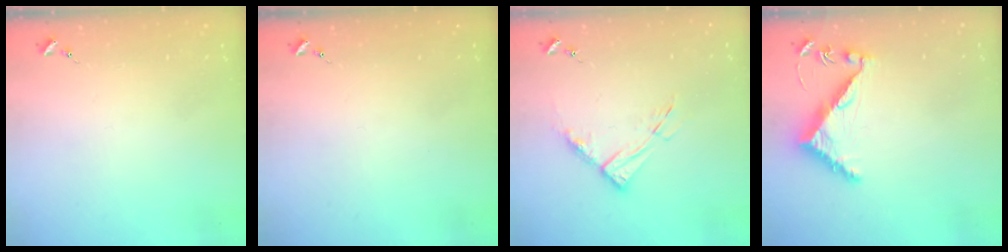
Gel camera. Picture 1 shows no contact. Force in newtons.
{"total": 0.0}
{"total": 9.6, "press": 9.5, "slide": 1.1}
{"total": 8.0, "press": 8.0, "slide": 0.5}